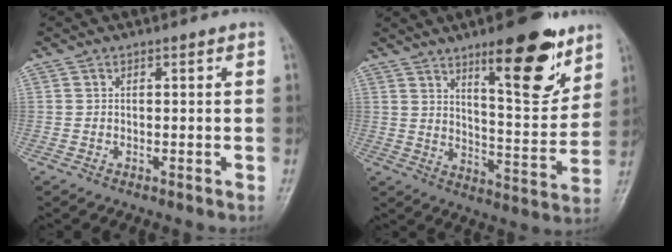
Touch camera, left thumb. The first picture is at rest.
{"total": 16.8, "force": [10.0, 5.0, 12.5], "torque": [-0.144, -0.065, 0.156]}